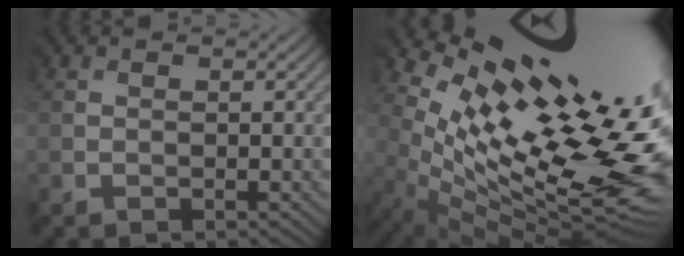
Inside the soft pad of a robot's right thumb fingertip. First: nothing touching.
{"total": 15.1, "force": [4.0, 5.8, 13.4], "torque": [-0.215, -0.001, 0.092]}